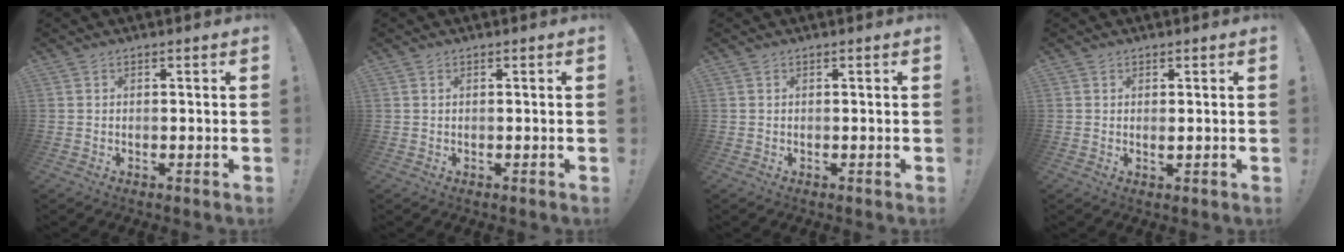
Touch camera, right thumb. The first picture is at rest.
{"total": 0.0}
{"total": 0.0}
{"total": 1.0, "force": [0.6, 0.4, 0.7], "torque": [-0.002, -0.006, 0.008]}